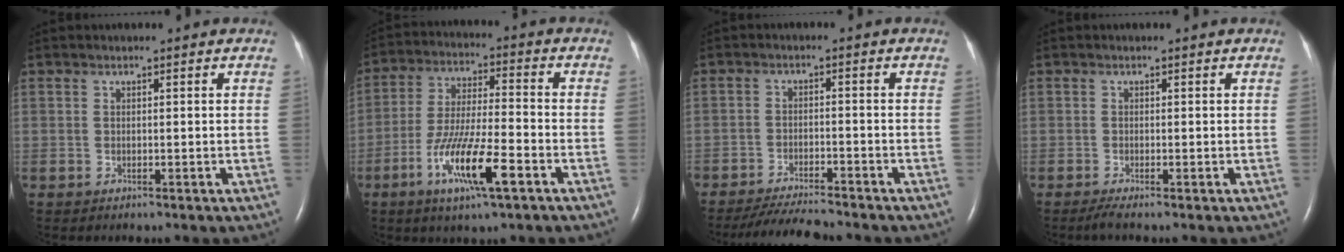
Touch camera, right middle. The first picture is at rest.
{"total": 12.0, "force": [-5.6, 1.5, 10.6], "torque": [-0.207, -0.015, -0.101]}
{"total": 7.3, "force": [-6.8, 0.4, 2.6], "torque": [-0.043, -0.019, -0.115]}
{"total": 1.1, "force": [-0.8, -0.2, 0.7], "torque": [-0.023, -0.006, -0.018]}